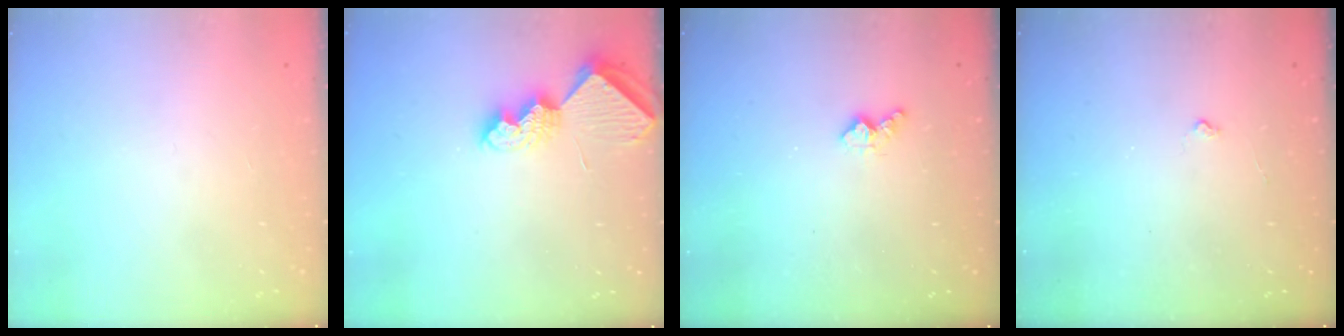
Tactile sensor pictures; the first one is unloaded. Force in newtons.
{"total": 8.1, "press": 8.1, "slide": 0.8}
{"total": 4.0, "press": 4.0, "slide": 0.6}
{"total": 3.0, "press": 3.0, "slide": 0.3}